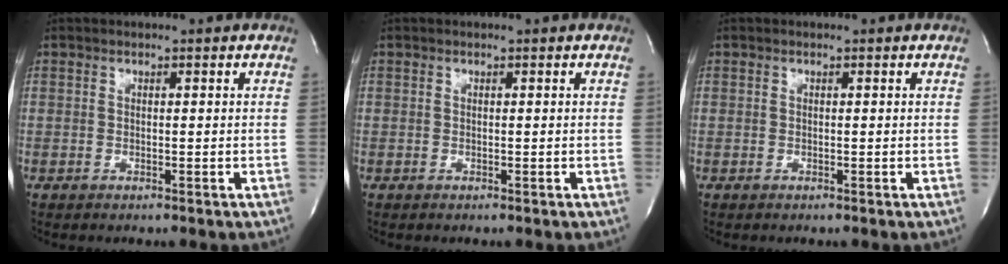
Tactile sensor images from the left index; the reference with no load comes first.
{"total": 0.0}
{"total": 0.0}